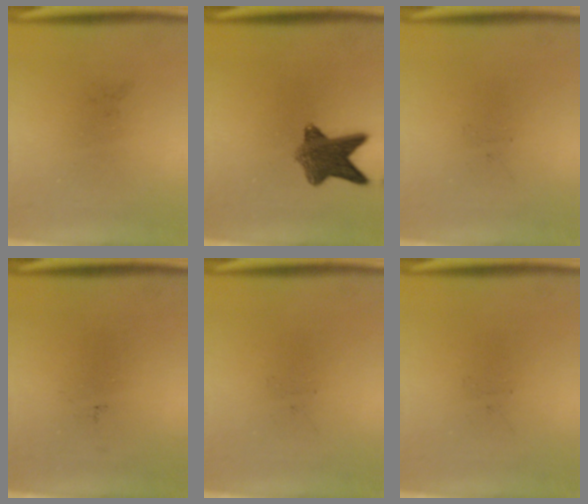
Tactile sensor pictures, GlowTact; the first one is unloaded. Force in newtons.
{"total": 7.6}
{"total": 0.0}
{"total": 0.0}
{"total": 0.0}
{"total": 0.0}